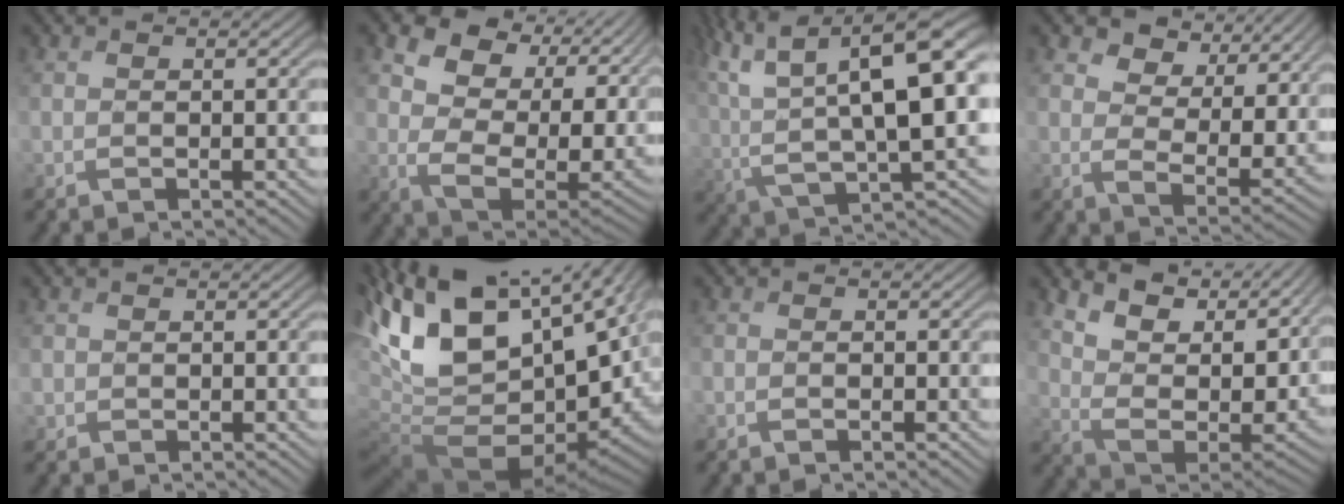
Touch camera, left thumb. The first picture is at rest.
{"total": 13.8, "force": [5.0, 7.7, 10.4], "torque": [-0.199, -0.003, 0.086]}
{"total": 17.1, "force": [3.7, 7.7, 14.8], "torque": [-0.271, 0.004, 0.078]}
{"total": 8.6, "force": [5.2, 4.9, 4.8], "torque": [-0.097, -0.007, 0.086]}
{"total": 1.0, "force": [-0.1, 1.0, -0.1], "torque": [0.002, -0.002, -0.004]}
{"total": 17.0, "force": [2.2, 9.7, 13.8], "torque": [-0.261, -0.030, 0.089]}
{"total": 0.9, "force": [-0.9, 0.0, -0.1], "torque": [0.010, 0.001, -0.020]}
{"total": 13.5, "force": [8.6, 5.2, 9.0], "torque": [-0.204, 0.006, 0.142]}